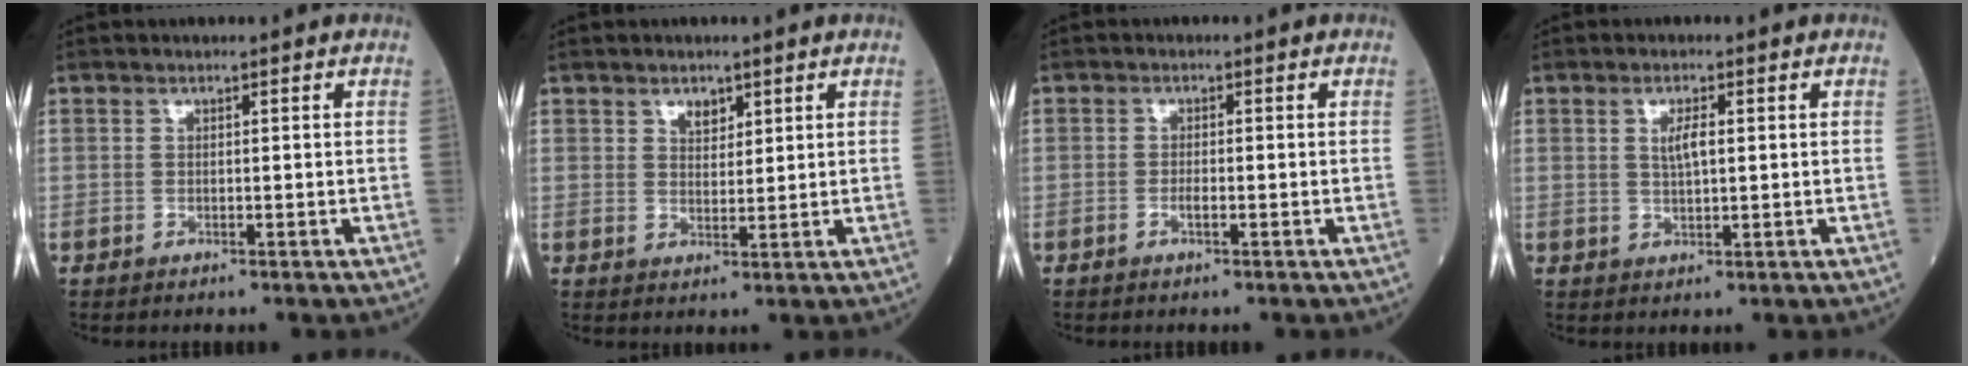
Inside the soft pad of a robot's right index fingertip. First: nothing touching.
{"total": 2.5, "force": [1.6, 1.5, 1.2], "torque": [-0.019, -0.002, 0.030]}
{"total": 1.4, "force": [-0.6, 0.2, 1.3], "torque": [-0.026, 0.001, -0.012]}
{"total": 2.7, "force": [0.6, 0.7, 2.6], "torque": [-0.050, 0.001, 0.013]}